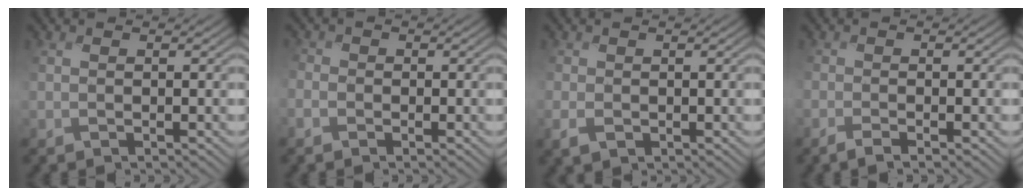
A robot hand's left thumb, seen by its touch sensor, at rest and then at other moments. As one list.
[{"total": 2.1, "force": [-1.2, 1.6, 0.5], "torque": [-0.016, -0.003, -0.034]}, {"total": 2.2, "force": [-0.6, 1.7, 1.3], "torque": [-0.039, -0.007, -0.014]}, {"total": 1.7, "force": [-1.2, 0.2, 1.1], "torque": [-0.024, -0.002, -0.028]}]